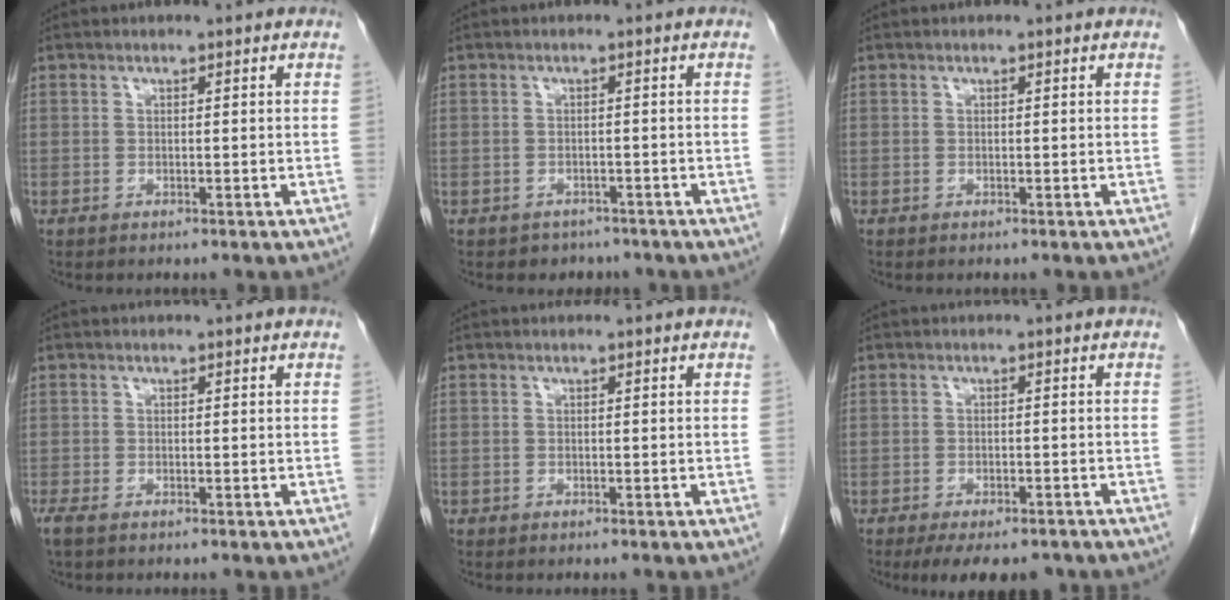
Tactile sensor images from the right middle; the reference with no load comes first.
{"total": 3.4, "force": [-2.6, 2.2, 0.1], "torque": [-0.012, 0.008, -0.033]}
{"total": 0.0}
{"total": 1.8, "force": [-1.3, 0.6, 1.2], "torque": [-0.025, -0.008, -0.020]}
{"total": 0.0}
{"total": 9.4, "force": [-7.4, 3.5, 4.7], "torque": [-0.064, -0.007, -0.099]}